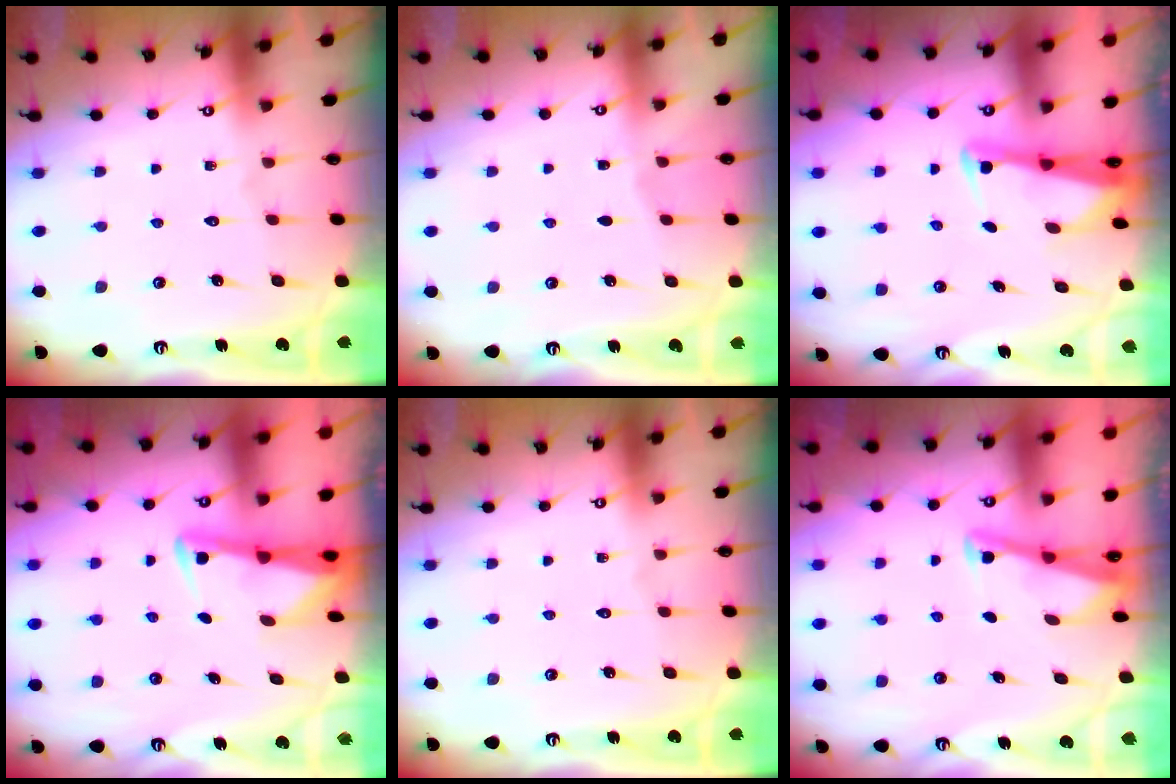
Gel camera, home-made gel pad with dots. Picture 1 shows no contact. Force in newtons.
{"total": 1.5, "press": 1.4, "slide": 0.2}
{"total": 2.4, "press": 2.4, "slide": 0.5}
{"total": 3.0, "press": 3.0, "slide": 0.3}
{"total": 0.0}
{"total": 2.9, "press": 2.9, "slide": 0.4}